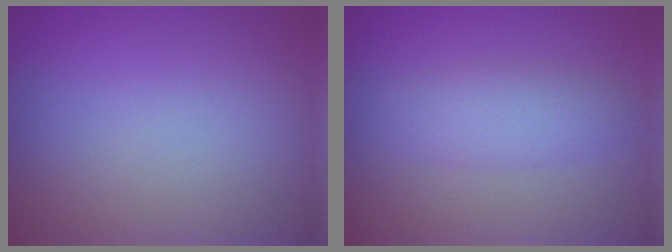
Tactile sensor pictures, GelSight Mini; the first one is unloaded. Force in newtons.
{"total": 2.7, "press": 2.7, "slide": 0.1}